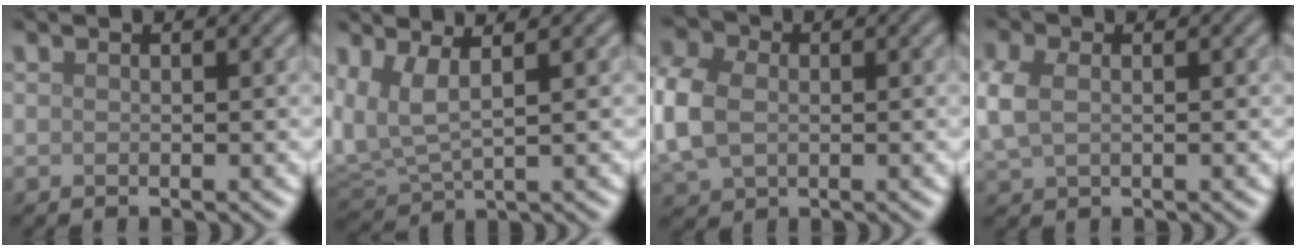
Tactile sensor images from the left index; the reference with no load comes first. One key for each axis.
{"total": 4.0, "fx": 1.3, "fy": 1.7, "fz": 3.4, "tx": -0.092, "ty": -0.004, "tz": 0.030}
{"total": 6.6, "fx": 0.0, "fy": 5.0, "fz": 4.3, "tx": -0.138, "ty": 0.001, "tz": 0.003}
{"total": 3.1, "fx": 0.3, "fy": 2.2, "fz": 2.2, "tx": -0.061, "ty": 0.003, "tz": 0.007}